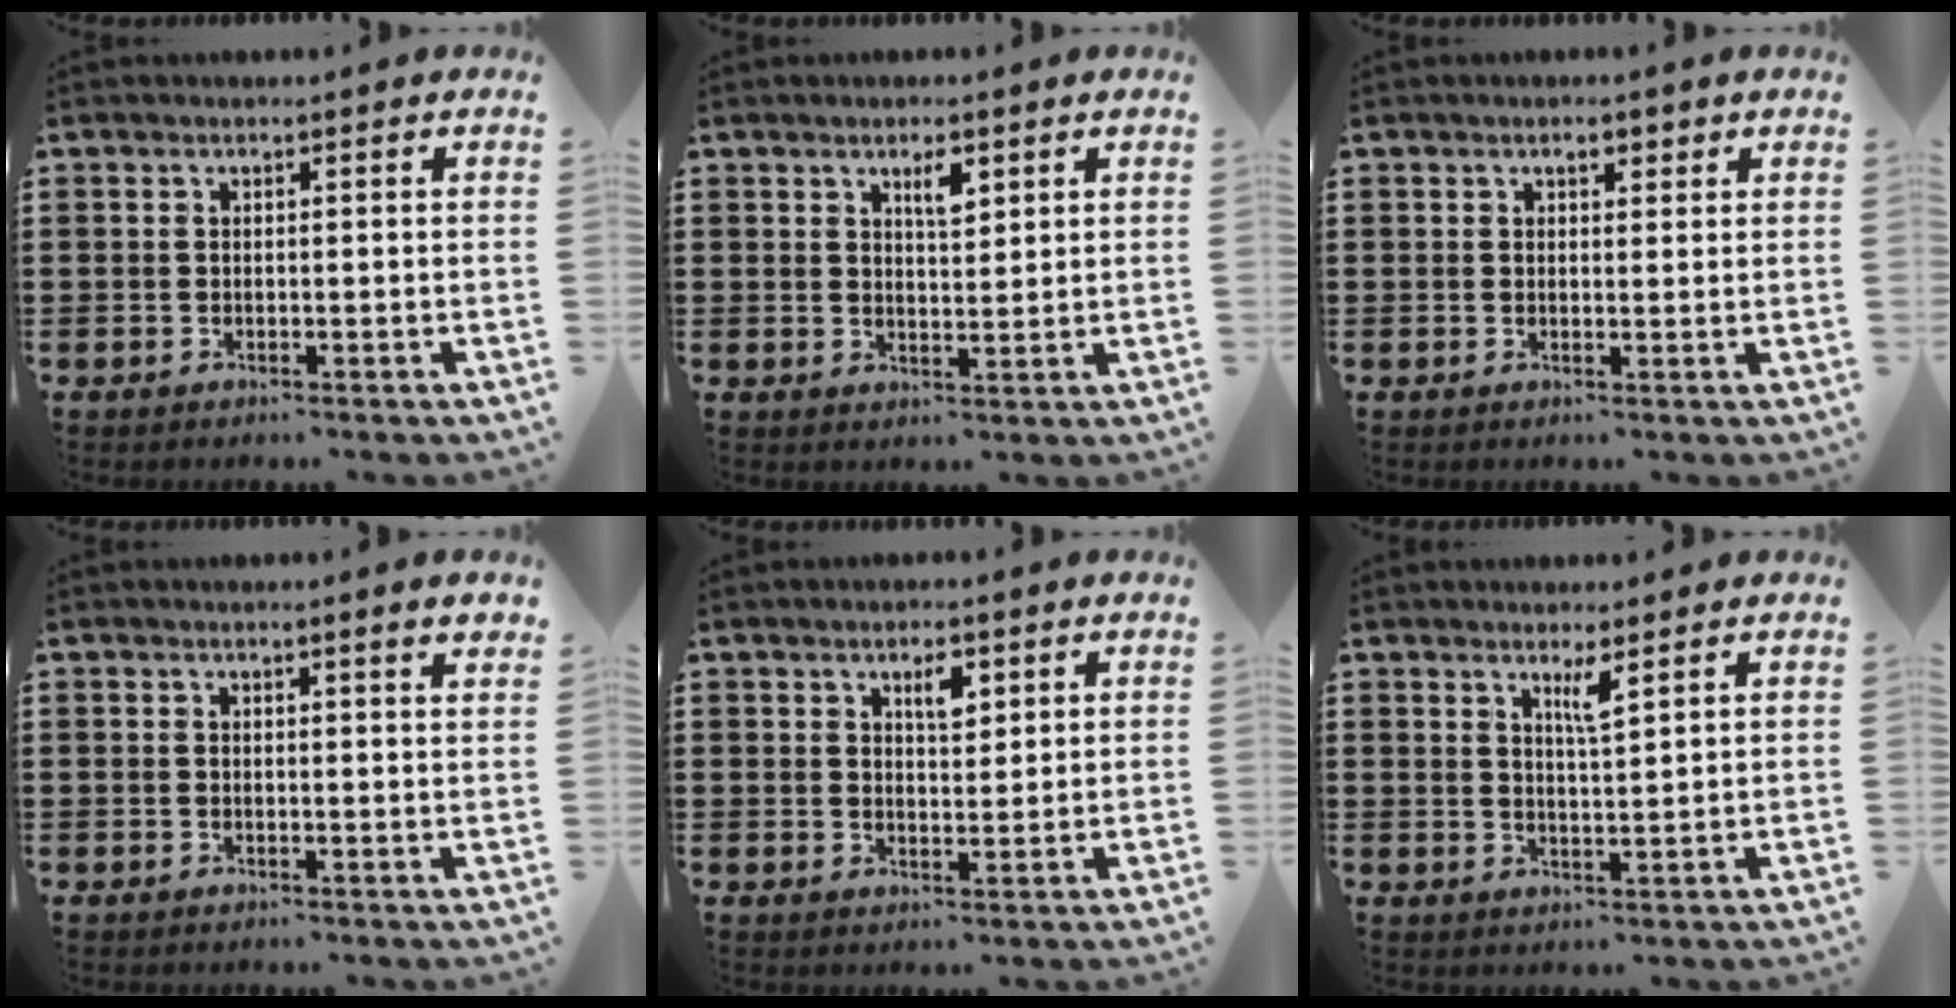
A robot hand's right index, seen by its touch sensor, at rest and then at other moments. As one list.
[{"total": 3.0, "force": [1.8, 1.0, 2.2], "torque": [-0.032, -0.001, 0.027]}, {"total": 1.7, "force": [1.0, 0.8, 1.1], "torque": [-0.016, 0.001, 0.015]}, {"total": 1.1, "force": [0.9, -0.3, 0.6], "torque": [-0.012, -0.003, 0.017]}, {"total": 3.2, "force": [1.8, 1.3, 2.3], "torque": [-0.034, 0.000, 0.027]}, {"total": 2.9, "force": [2.0, 0.2, 2.2], "torque": [-0.038, -0.003, 0.031]}]